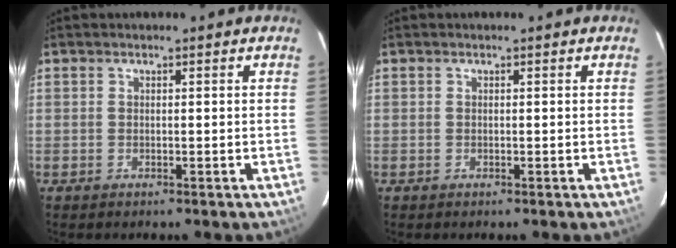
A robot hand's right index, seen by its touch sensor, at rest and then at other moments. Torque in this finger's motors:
{"motor_torque": [-0.05, 0.02, 0.00, 0.00]}